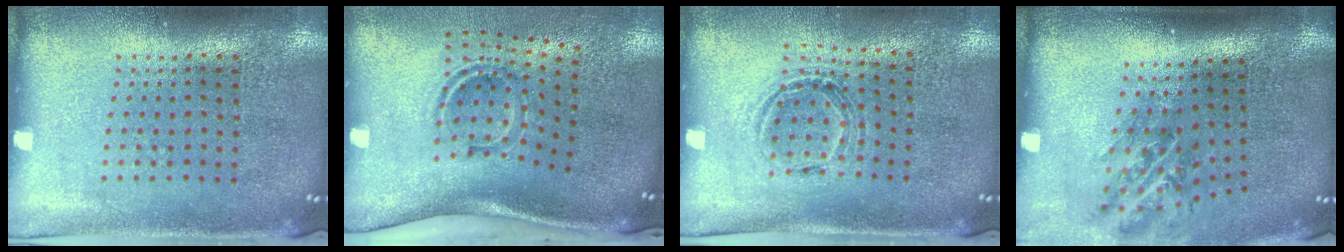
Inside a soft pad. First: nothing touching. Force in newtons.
{"total": 2.0, "press": 1.1, "slide": 1.6}
{"total": 1.0, "press": 1.0, "slide": 0.1}
{"total": 1.3, "press": 1.1, "slide": 0.7}